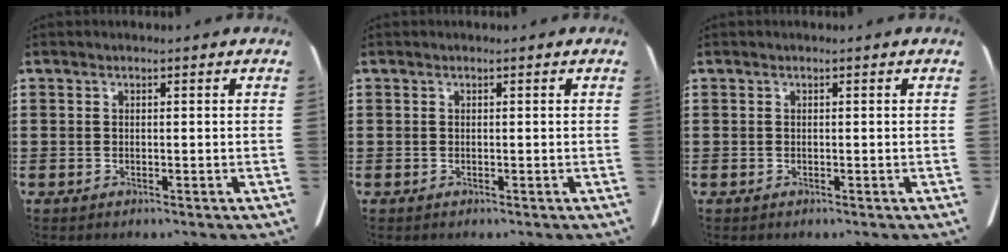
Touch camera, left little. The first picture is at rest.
{"total": 0.0}
{"total": 0.0}